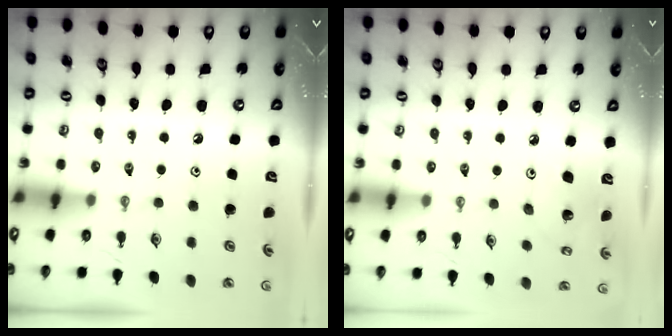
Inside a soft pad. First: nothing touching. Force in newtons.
{"total": 5.0, "press": 4.6, "slide": 1.9}